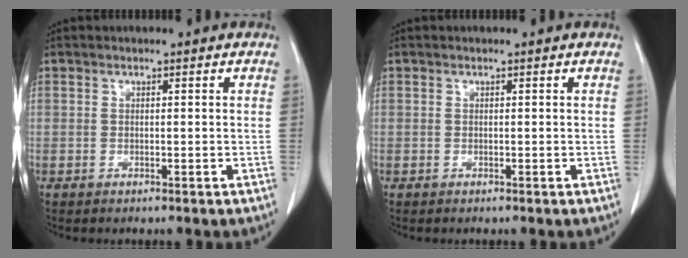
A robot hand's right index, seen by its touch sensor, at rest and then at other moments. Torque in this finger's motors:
{"motor_torque": [0.00, 0.00, 0.00, 0.00]}